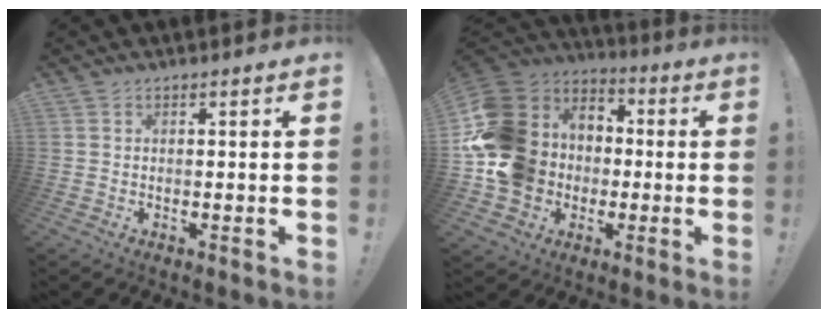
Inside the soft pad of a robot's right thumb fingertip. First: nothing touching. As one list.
[{"total": 20.2, "force": [-1.8, 17.9, 9.2], "torque": [-0.169, 0.018, 0.014]}]